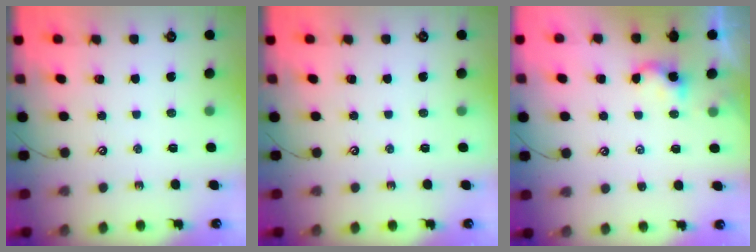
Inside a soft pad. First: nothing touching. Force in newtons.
{"total": 0.0}
{"total": 1.1, "press": 1.0, "slide": 0.3}